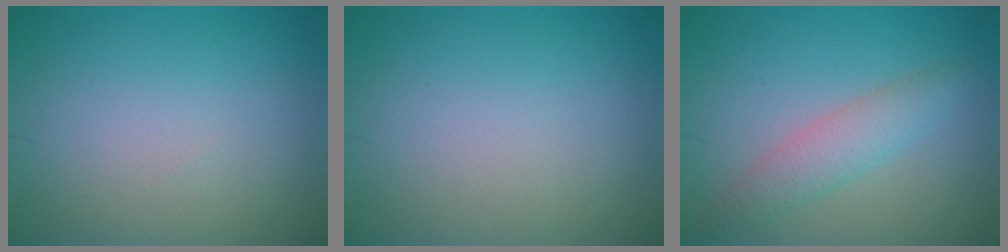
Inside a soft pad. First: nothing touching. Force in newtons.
{"total": 0.0}
{"total": 2.9, "press": 2.9, "slide": 0.1}